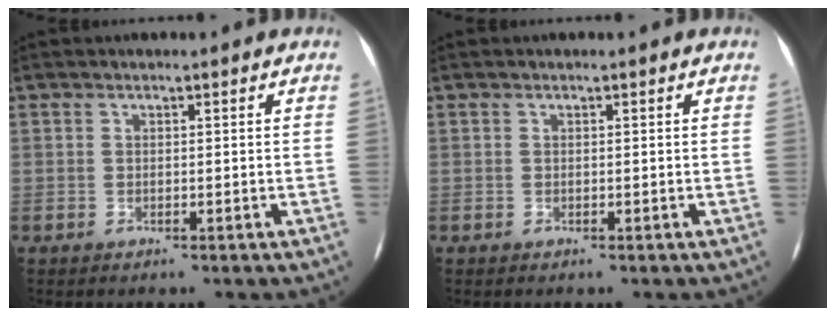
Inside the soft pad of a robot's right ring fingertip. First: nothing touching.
{"total": 0.0}